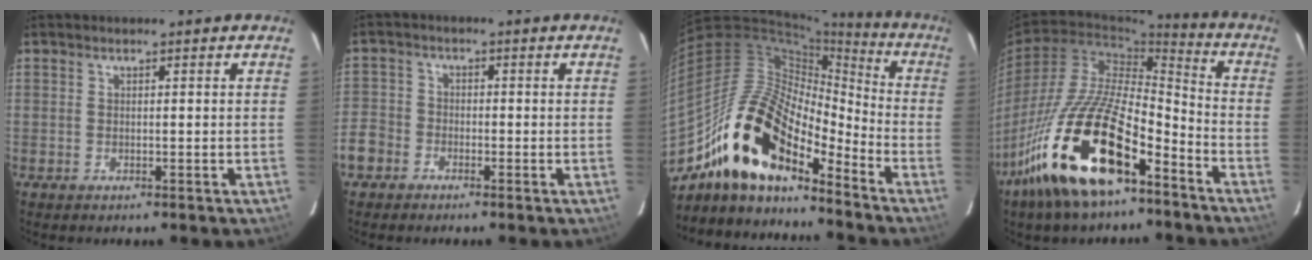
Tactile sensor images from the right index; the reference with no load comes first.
{"total": 7.3, "force": [-3.7, 5.9, 1.8], "torque": [-0.051, 0.024, -0.078]}
{"total": 20.7, "force": [-14.5, 8.3, 12.2], "torque": [-0.228, -0.002, -0.282]}
{"total": 22.0, "force": [-13.1, 8.0, 15.7], "torque": [-0.301, -0.008, -0.242]}